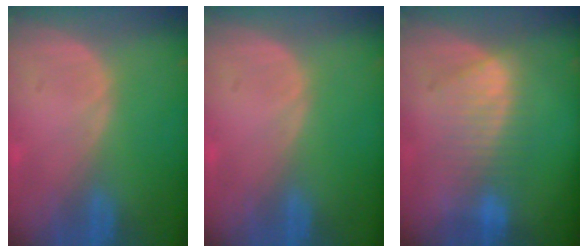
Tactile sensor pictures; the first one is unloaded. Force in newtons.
{"total": 0.0}
{"total": 6.9, "press": 6.9, "slide": 0.6}